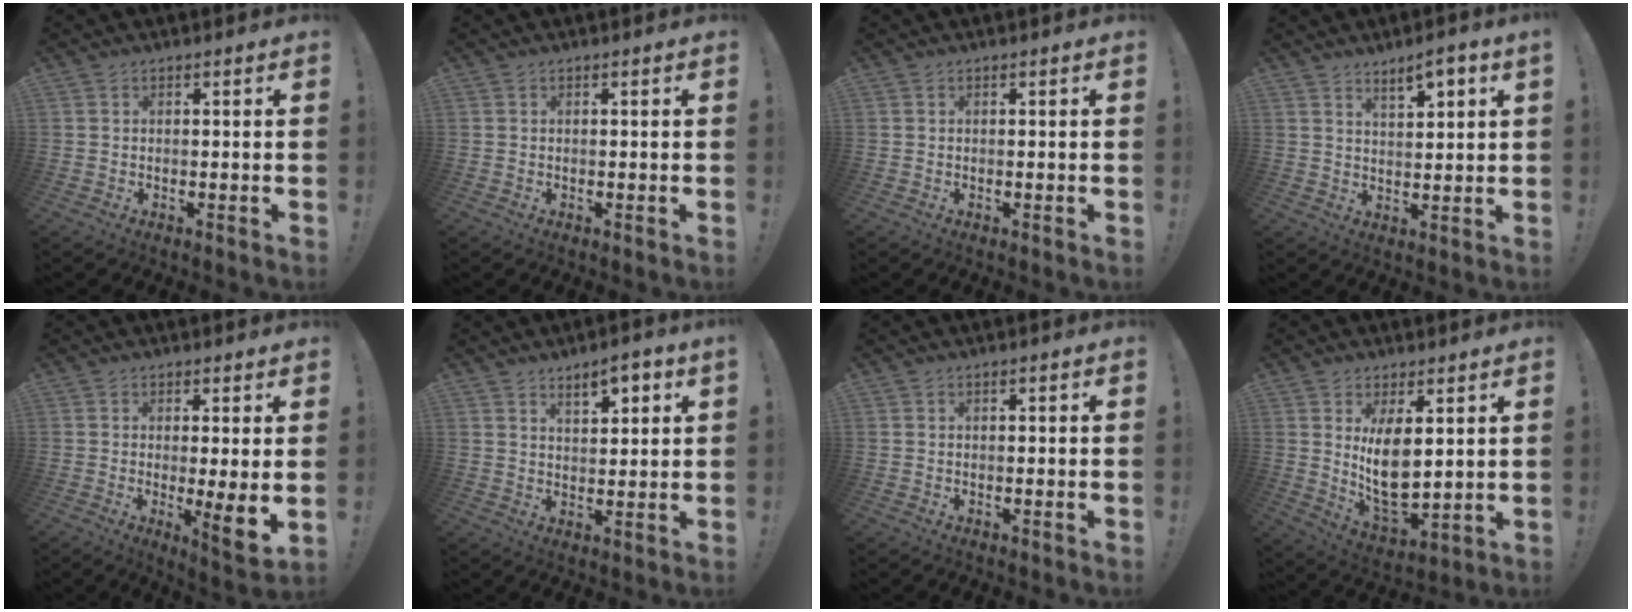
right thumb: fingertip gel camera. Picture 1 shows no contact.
{"total": 0.0}
{"total": 0.0}
{"total": 5.2, "force": [3.9, 0.9, 3.4], "torque": [-0.043, -0.025, 0.061]}
{"total": 6.8, "force": [0.0, 0.3, 6.7], "torque": [-0.072, -0.026, 0.001]}
{"total": 5.8, "force": [4.1, 1.7, 3.8], "torque": [-0.044, -0.025, 0.064]}
{"total": 0.0}
{"total": 11.6, "force": [3.5, 6.1, 9.2], "torque": [-0.168, -0.043, 0.066]}